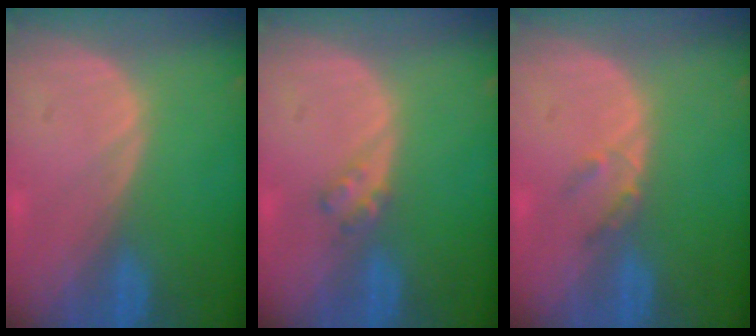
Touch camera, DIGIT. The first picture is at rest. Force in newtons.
{"total": 2.0, "press": 2.0, "slide": 0.2}
{"total": 2.0, "press": 1.8, "slide": 0.9}